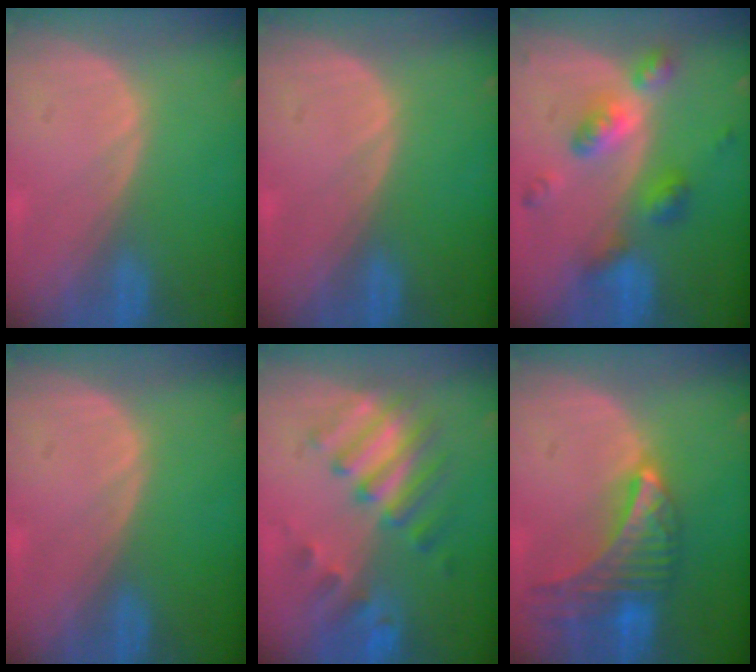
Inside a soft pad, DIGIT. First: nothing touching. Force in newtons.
{"total": 0.0}
{"total": 6.9, "press": 6.9, "slide": 0.5}
{"total": 0.0}
{"total": 8.0, "press": 7.7, "slide": 2.3}
{"total": 9.2, "press": 8.1, "slide": 4.3}